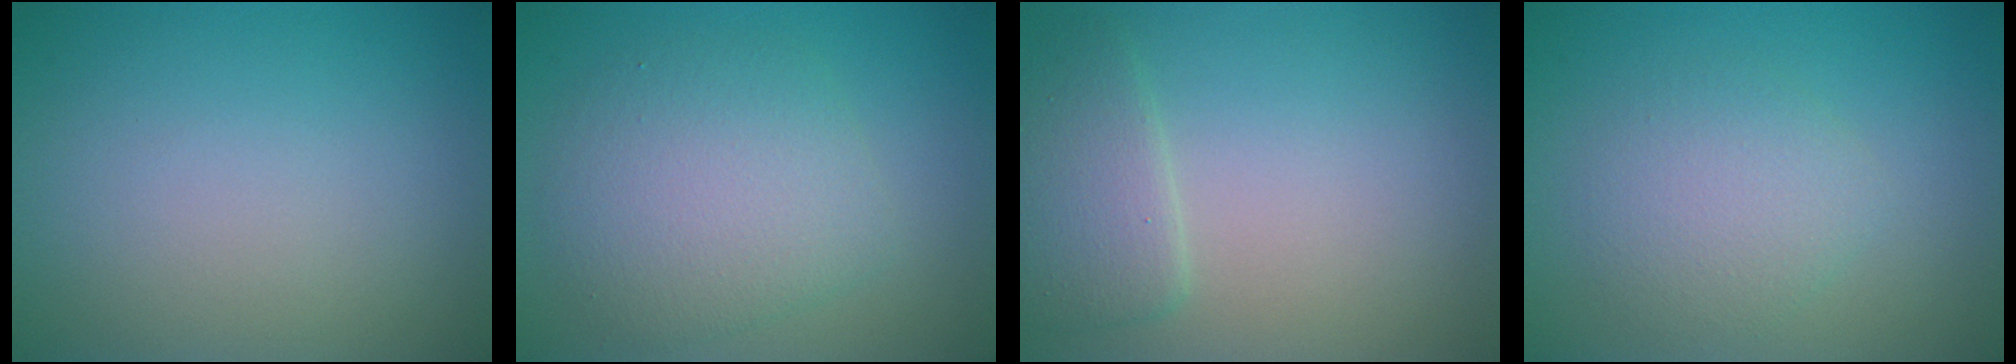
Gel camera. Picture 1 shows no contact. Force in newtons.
{"total": 5.2, "press": 5.2, "slide": 0.1}
{"total": 2.8, "press": 2.8, "slide": 0.2}
{"total": 3.0, "press": 3.0, "slide": 0.1}